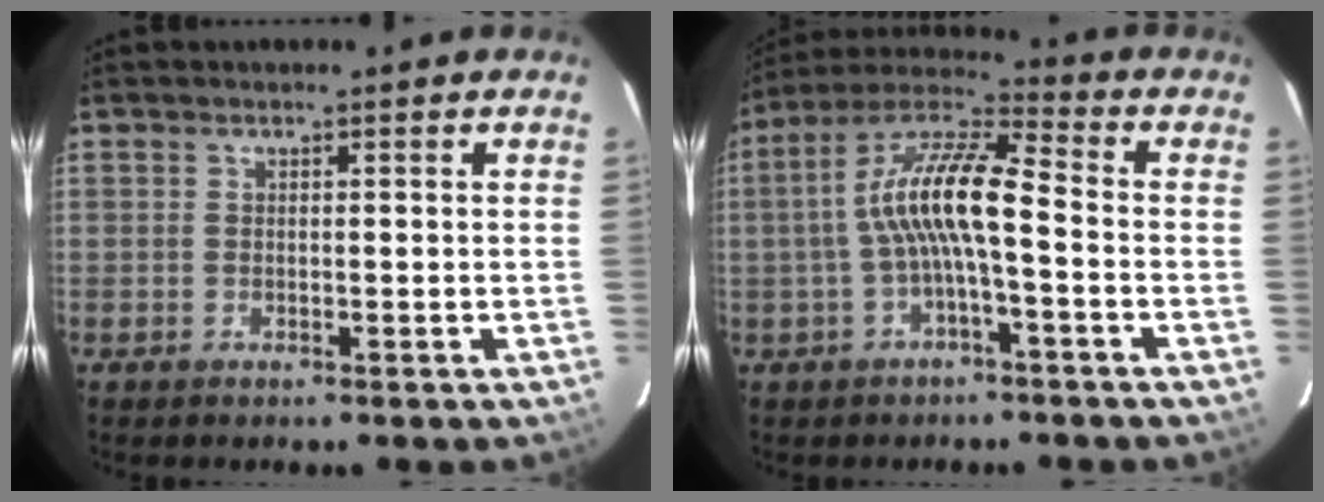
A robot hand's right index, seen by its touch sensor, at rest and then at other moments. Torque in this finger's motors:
{"motor_torque": [1.87, -0.20, 0.99, 0.21]}